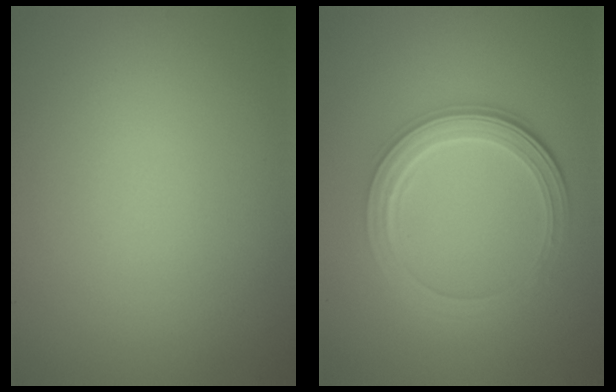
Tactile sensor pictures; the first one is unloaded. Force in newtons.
{"total": 4.7, "press": 3.6, "slide": 2.9}